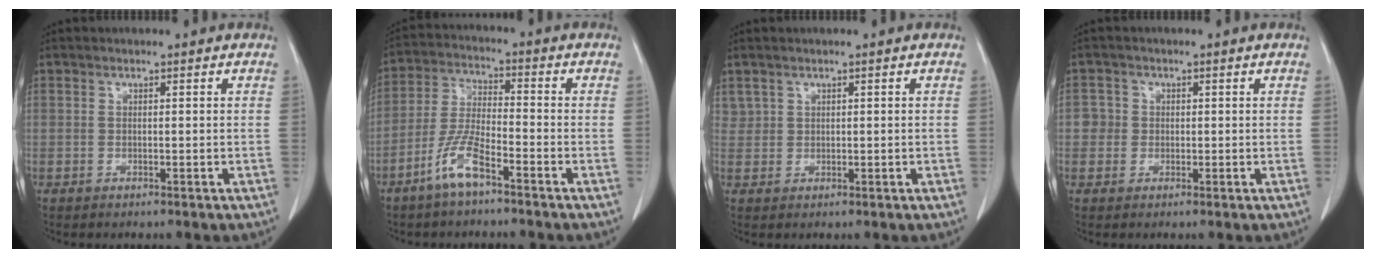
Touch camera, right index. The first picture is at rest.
{"total": 7.5, "force": [-4.8, 1.3, 5.6], "torque": [-0.123, -0.005, -0.098]}
{"total": 1.3, "force": [0.9, 1.0, 0.2], "torque": [0.002, 0.006, 0.018]}
{"total": 2.5, "force": [0.1, 2.5, 0.1], "torque": [0.013, 0.008, -0.002]}